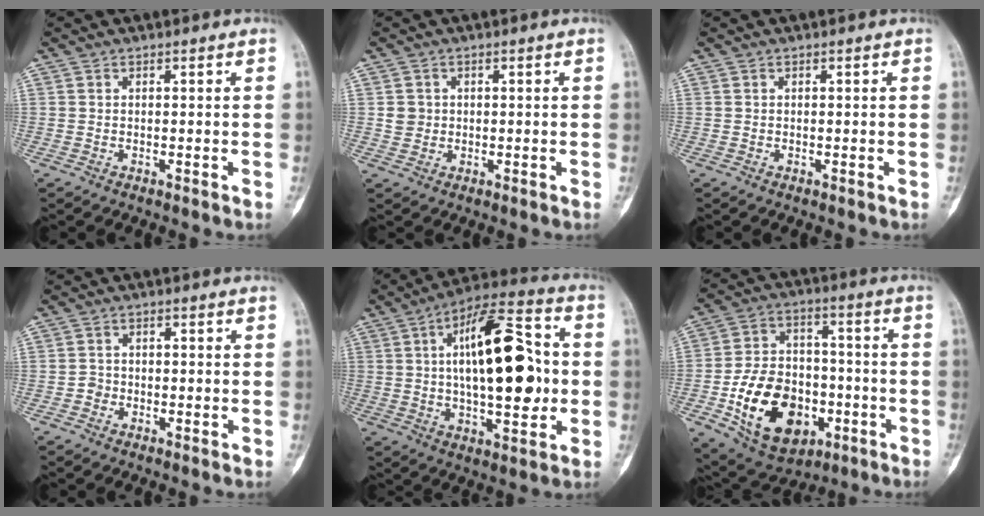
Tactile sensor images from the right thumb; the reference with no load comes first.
{"total": 2.4, "force": [0.3, 2.3, 0.6], "torque": [0.002, 0.003, 0.007]}
{"total": 0.0}
{"total": 2.0, "force": [-0.7, 1.8, 0.7], "torque": [0.003, 0.008, -0.018]}
{"total": 22.2, "force": [1.6, 9.5, 20.0], "torque": [-0.296, 0.018, 0.019]}
{"total": 20.2, "force": [-6.1, 13.9, 13.3], "torque": [-0.185, 0.033, -0.086]}